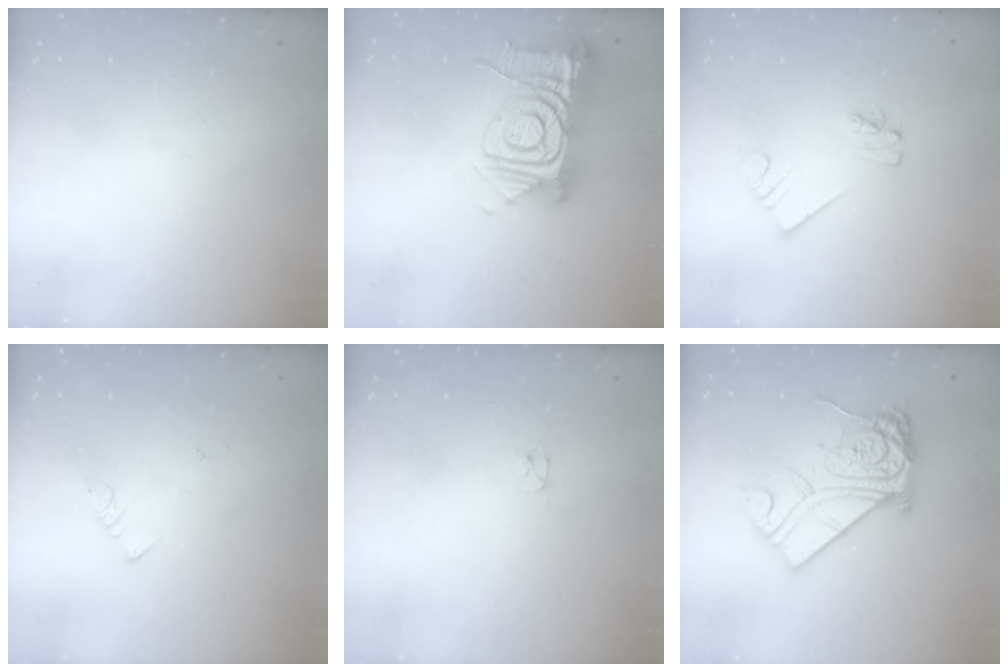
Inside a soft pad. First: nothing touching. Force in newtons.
{"total": 17.1, "press": 17.0, "slide": 1.9}
{"total": 2.0, "press": 2.0, "slide": 0.1}
{"total": 1.8, "press": 1.8, "slide": 0.2}
{"total": 2.4, "press": 2.3, "slide": 0.4}
{"total": 16.2, "press": 16.1, "slide": 1.3}